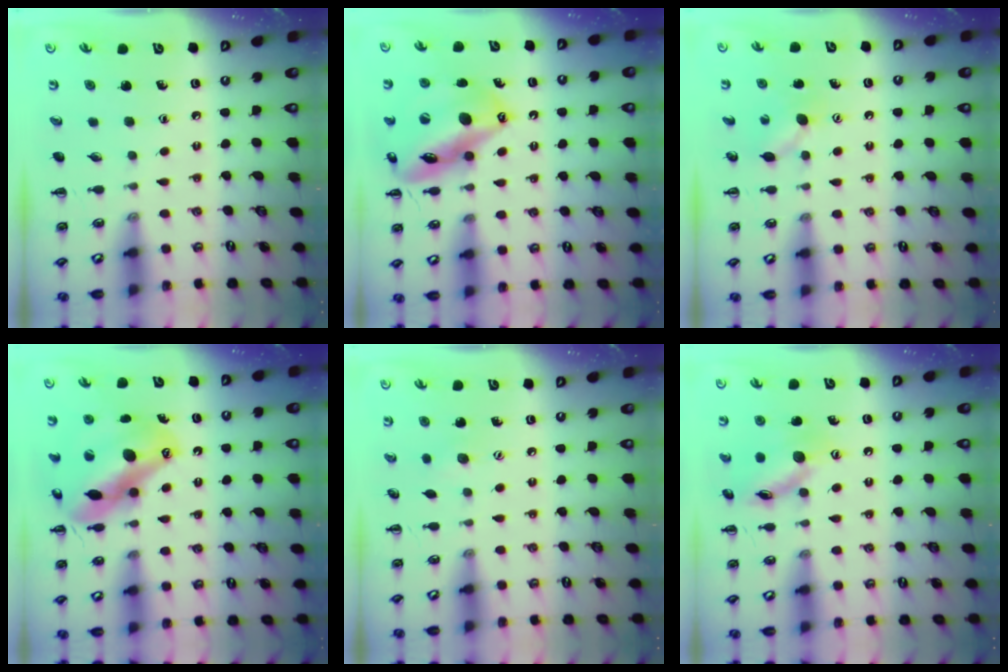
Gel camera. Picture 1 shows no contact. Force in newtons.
{"total": 17.5, "press": 16.9, "slide": 4.6}
{"total": 4.2, "press": 4.1, "slide": 0.9}
{"total": 16.7, "press": 16.0, "slide": 4.6}
{"total": 3.8, "press": 3.7, "slide": 1.0}
{"total": 12.4, "press": 12.4, "slide": 0.6}